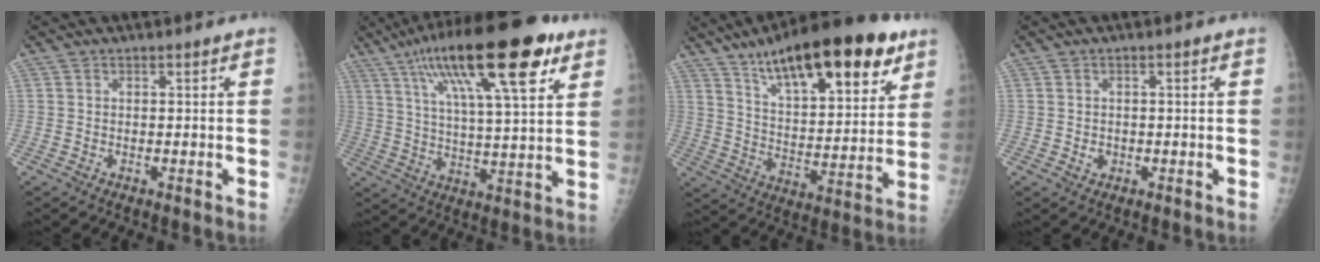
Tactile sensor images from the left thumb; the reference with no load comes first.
{"total": 23.3, "force": [12.3, 6.2, 18.8], "torque": [-0.301, -0.011, 0.201]}
{"total": 24.4, "force": [14.6, 8.4, 17.6], "torque": [-0.244, -0.046, 0.233]}
{"total": 1.3, "force": [-0.4, 1.2, 0.4], "torque": [0.001, 0.002, -0.004]}